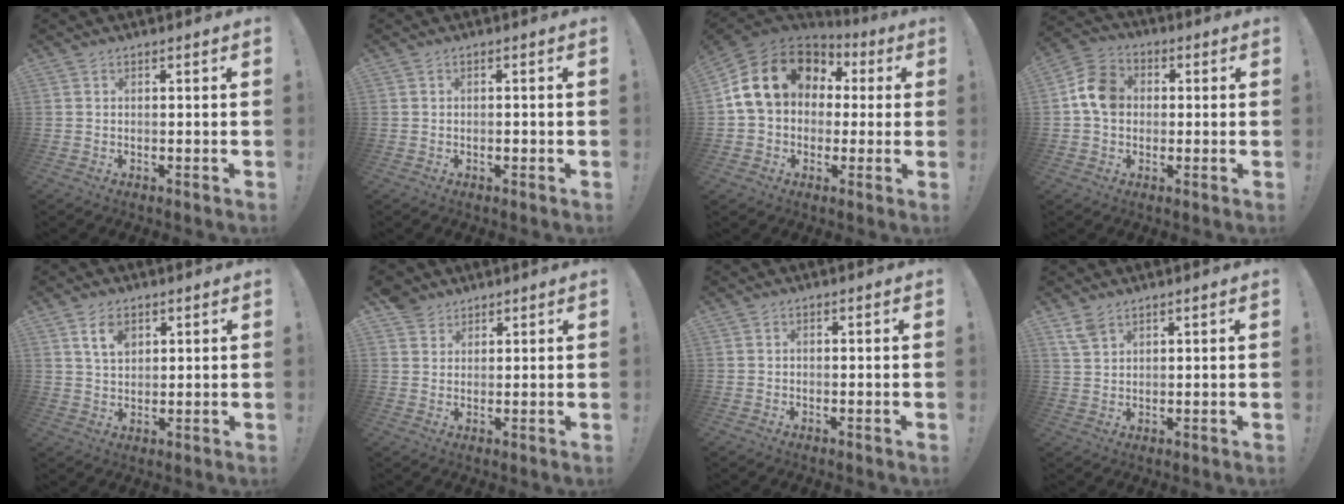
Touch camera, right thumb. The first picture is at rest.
{"total": 0.9, "force": [-0.6, 0.6, 0.4], "torque": [0.001, -0.002, -0.011]}
{"total": 19.3, "force": [5.3, 14.2, 11.9], "torque": [-0.209, -0.006, 0.108]}
{"total": 10.9, "force": [0.9, 8.8, 6.4], "torque": [-0.095, 0.020, 0.022]}
{"total": 6.5, "force": [3.1, 4.1, 4.0], "torque": [-0.065, -0.006, 0.057]}
{"total": 4.1, "force": [3.0, 2.8, 0.4], "torque": [-0.006, -0.017, 0.059]}
{"total": 0.6, "force": [-0.5, 0.3, 0.2], "torque": [-0.004, 0.002, -0.009]}
{"total": 4.6, "force": [3.1, 2.4, 2.3], "torque": [-0.042, -0.011, 0.061]}